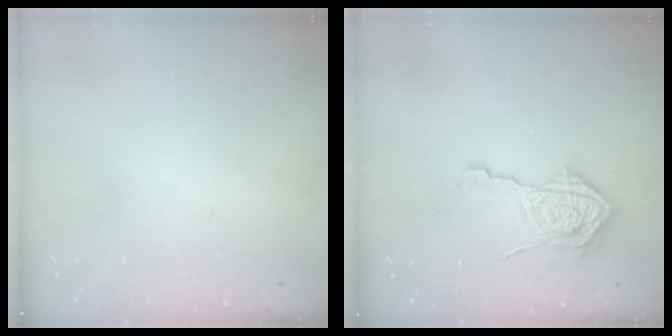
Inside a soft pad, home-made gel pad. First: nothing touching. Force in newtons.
{"total": 15.2, "press": 15.2, "slide": 1.0}